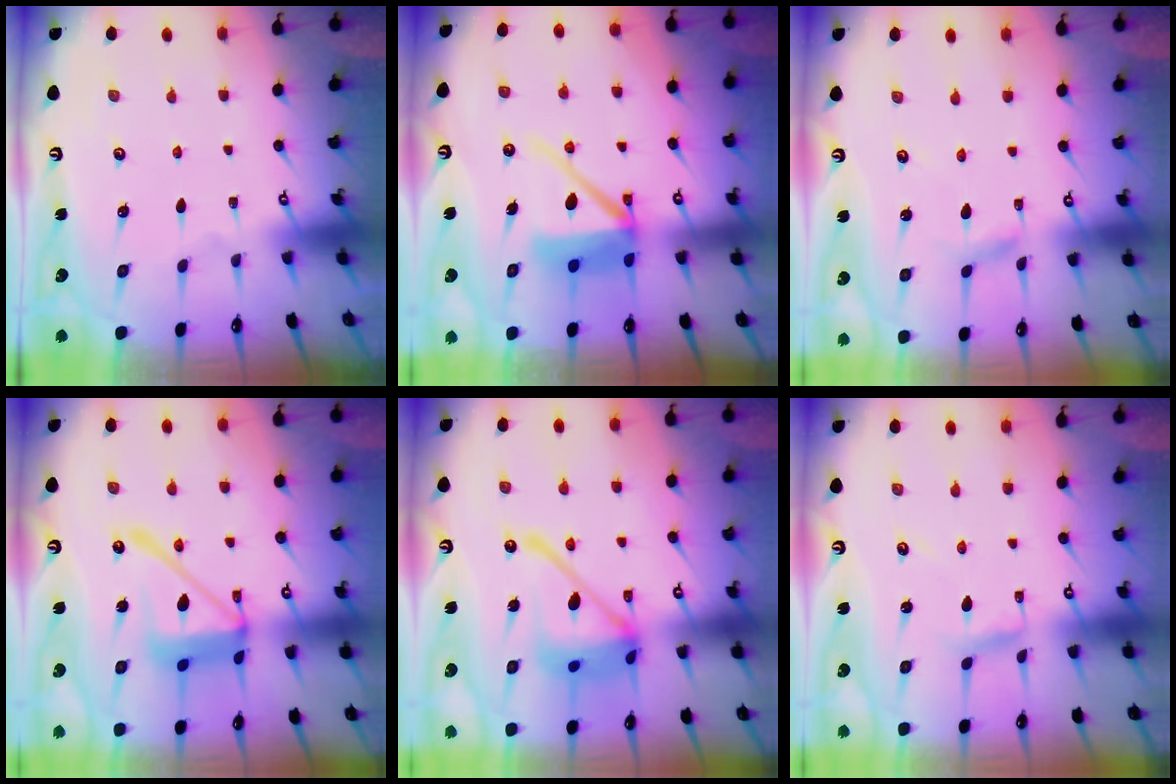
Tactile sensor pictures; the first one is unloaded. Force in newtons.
{"total": 11.3, "press": 11.2, "slide": 1.6}
{"total": 2.6, "press": 2.6, "slide": 0.3}
{"total": 19.8, "press": 19.7, "slide": 2.0}
{"total": 19.1, "press": 19.0, "slide": 1.9}
{"total": 3.4, "press": 3.4, "slide": 0.3}